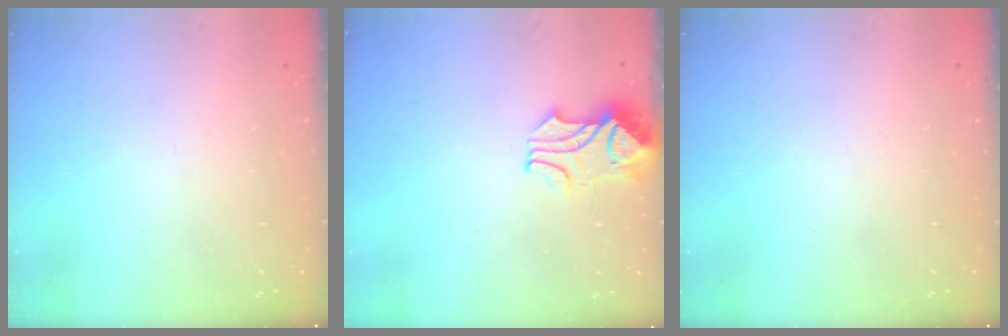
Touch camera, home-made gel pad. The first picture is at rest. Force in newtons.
{"total": 2.3, "press": 2.1, "slide": 0.8}
{"total": 0.0}